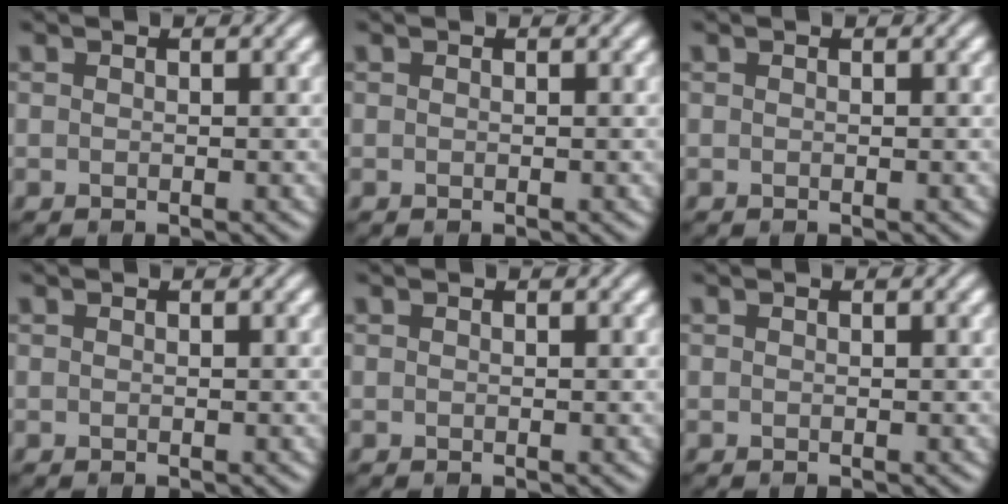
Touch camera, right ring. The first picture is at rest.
{"total": 0.0}
{"total": 0.0}
{"total": 0.0}
{"total": 0.0}
{"total": 0.0}